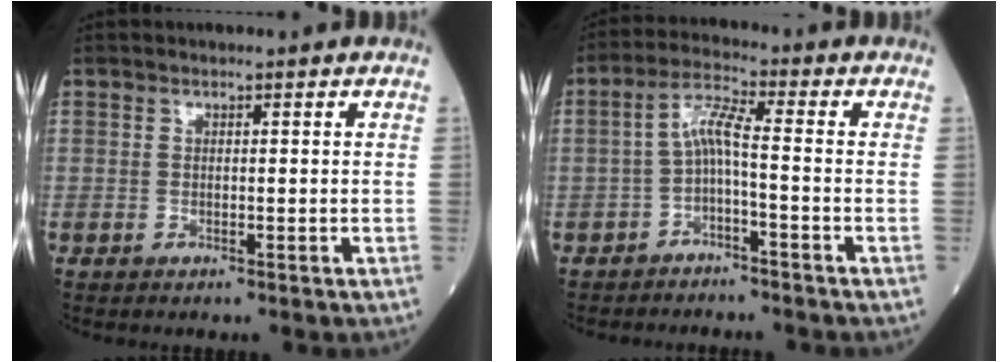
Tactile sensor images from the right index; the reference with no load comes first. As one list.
[{"total": 4.7, "force": [-1.3, 0.4, 4.5], "torque": [-0.093, 0.019, -0.024]}]